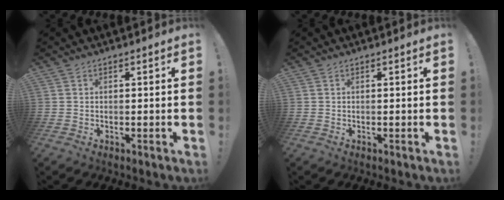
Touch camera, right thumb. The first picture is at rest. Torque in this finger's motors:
{"motor_torque": [0.00, 0.00, 0.00, 0.00, 0.01]}